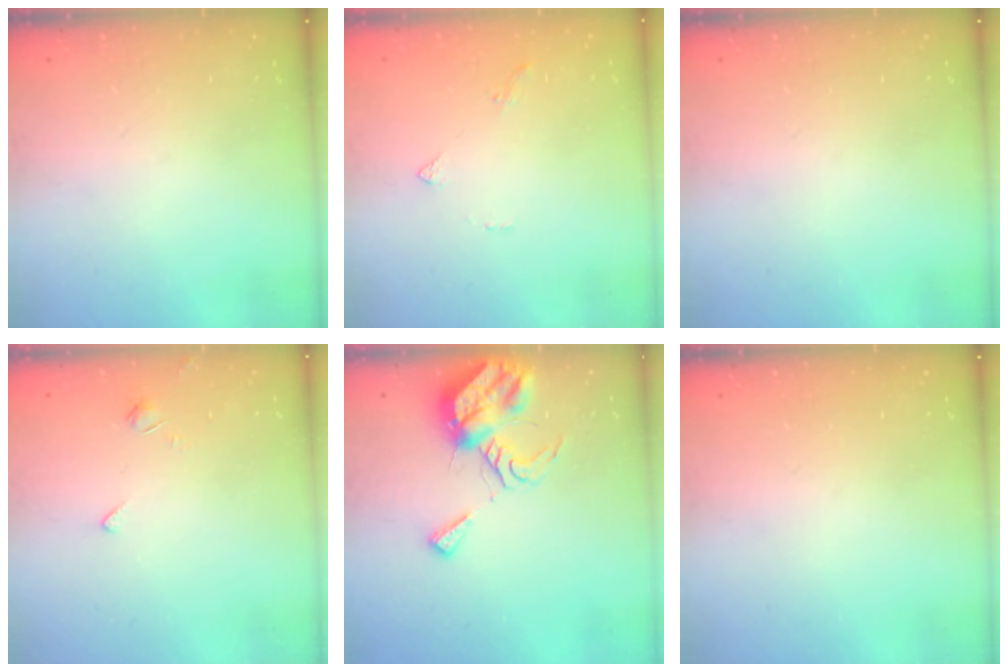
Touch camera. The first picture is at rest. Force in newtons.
{"total": 1.4, "press": 1.4, "slide": 0.4}
{"total": 0.0}
{"total": 1.7, "press": 1.6, "slide": 0.5}
{"total": 10.1, "press": 10.0, "slide": 1.2}
{"total": 0.0}